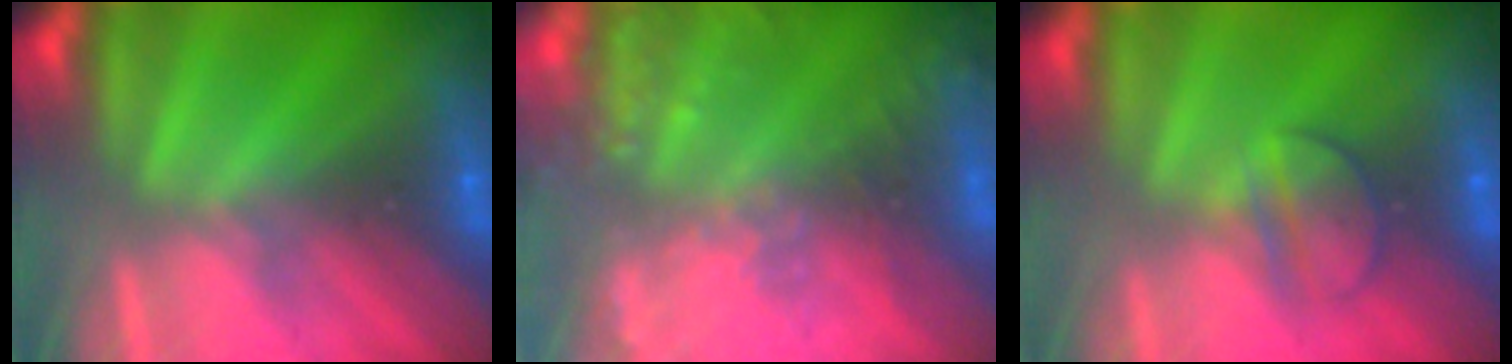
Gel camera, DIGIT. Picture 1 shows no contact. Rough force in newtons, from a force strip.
{"total": 8.7}
{"total": 2.3}